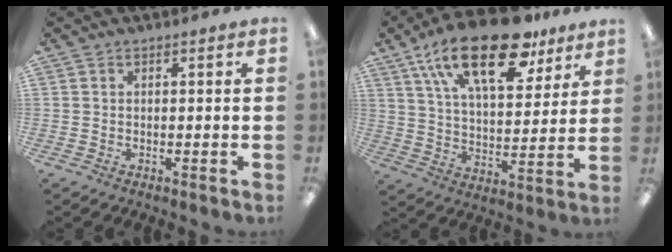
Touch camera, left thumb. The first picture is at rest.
{"total": 23.5, "force": [14.9, 10.1, 15.1], "torque": [-0.255, -0.068, 0.255]}